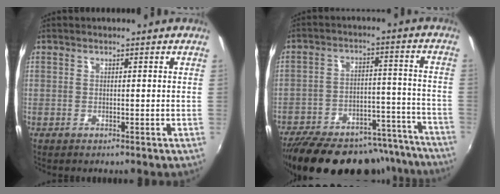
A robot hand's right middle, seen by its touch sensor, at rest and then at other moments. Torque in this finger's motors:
{"motor_torque": [1.14, -1.00, 0.72, 0.21]}